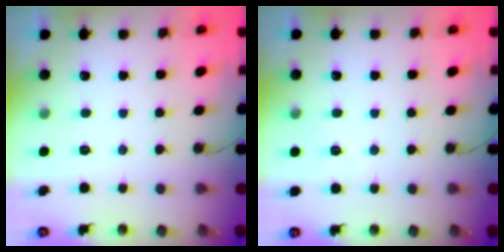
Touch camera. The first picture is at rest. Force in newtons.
{"total": 3.2, "press": 3.1, "slide": 0.5}